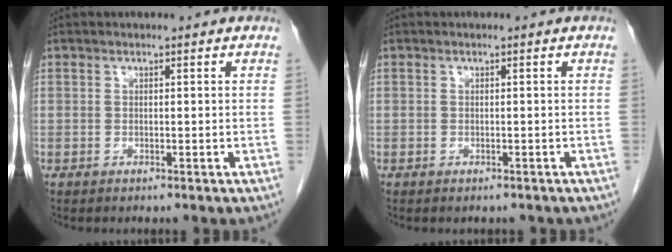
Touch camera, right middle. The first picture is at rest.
{"total": 2.1, "force": [-1.8, 1.0, 0.6], "torque": [-0.009, -0.002, -0.020]}